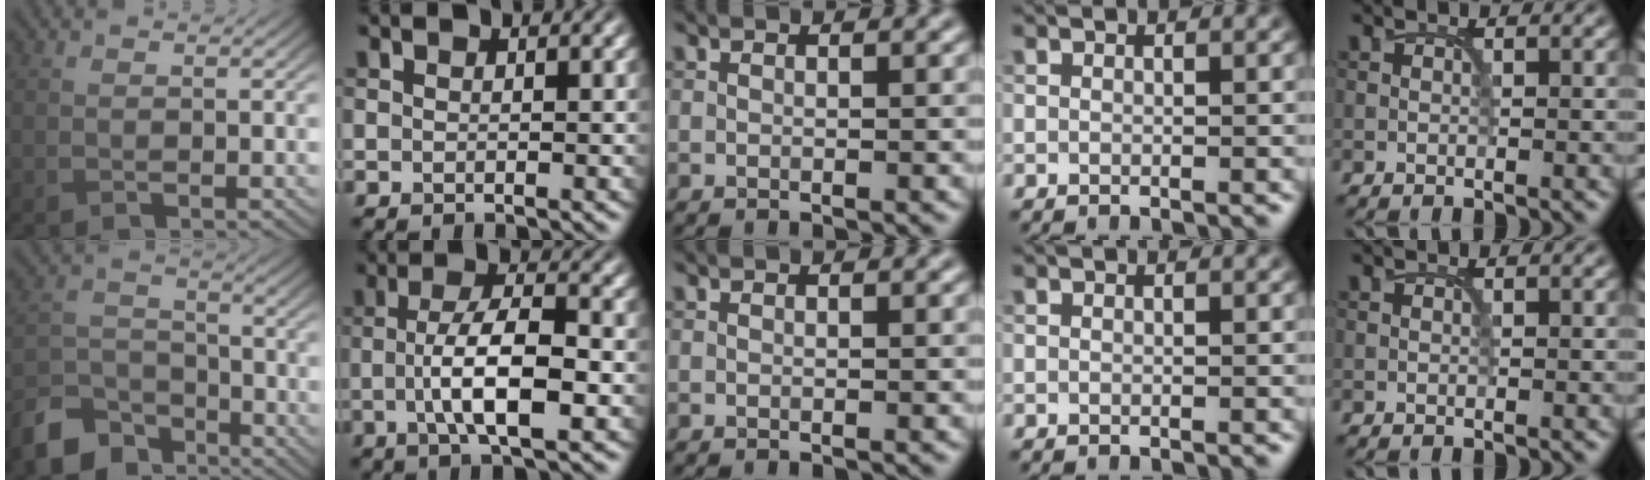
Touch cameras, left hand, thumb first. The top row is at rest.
{"thumb": {"total": 10.6, "force": [-7.5, 5.9, 4.6], "torque": [-0.117, -0.021, -0.140]}, "index": {"total": 6.7, "force": [-1.1, 1.9, 6.3], "torque": [-0.111, 0.003, -0.021]}}